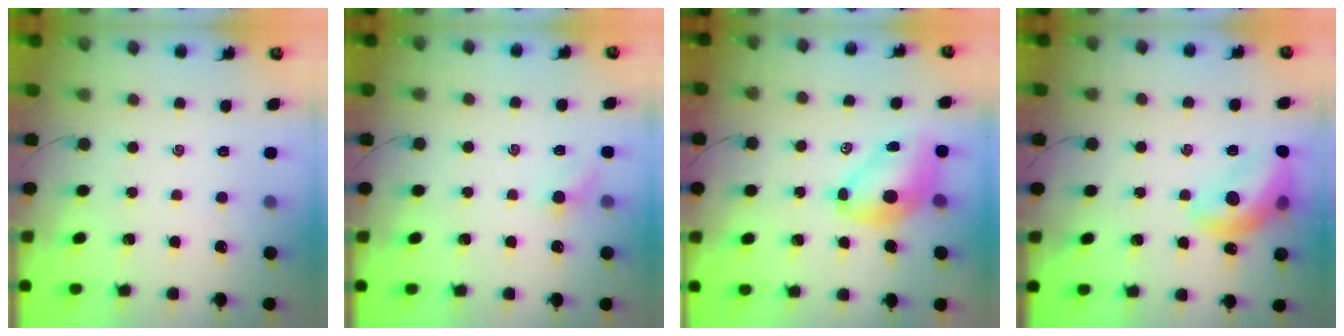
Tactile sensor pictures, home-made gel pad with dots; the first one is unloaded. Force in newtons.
{"total": 2.9, "press": 2.7, "slide": 0.9}
{"total": 8.3, "press": 8.0, "slide": 2.1}
{"total": 14.6, "press": 14.4, "slide": 2.1}